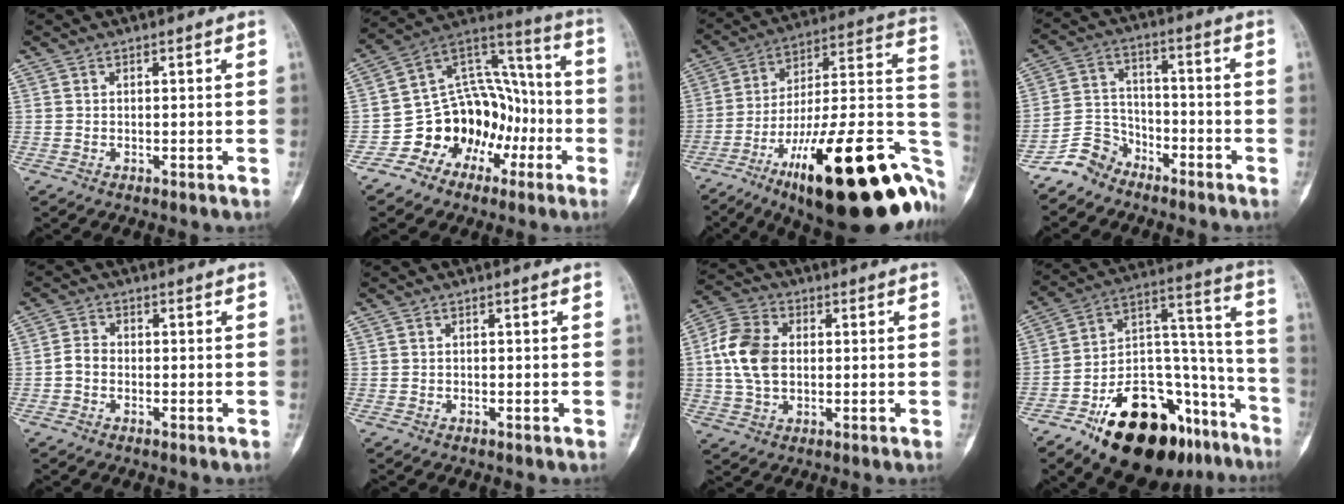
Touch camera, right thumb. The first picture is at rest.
{"total": 17.6, "force": [-6.7, 13.9, 8.4], "torque": [-0.065, 0.110, -0.110]}
{"total": 36.1, "force": [-14.7, 11.1, 31.0], "torque": [-0.370, 0.063, -0.220]}
{"total": 7.5, "force": [-6.1, 4.3, 0.9], "torque": [0.000, 0.051, -0.128]}
{"total": 2.5, "force": [-0.8, 1.9, 1.5], "torque": [-0.024, 0.009, -0.023]}
{"total": 0.0}
{"total": 11.2, "force": [0.7, 7.8, 8.1], "torque": [-0.158, 0.015, 0.010]}
{"total": 28.9, "force": [-17.1, 14.2, 18.5], "torque": [-0.218, 0.102, -0.266]}